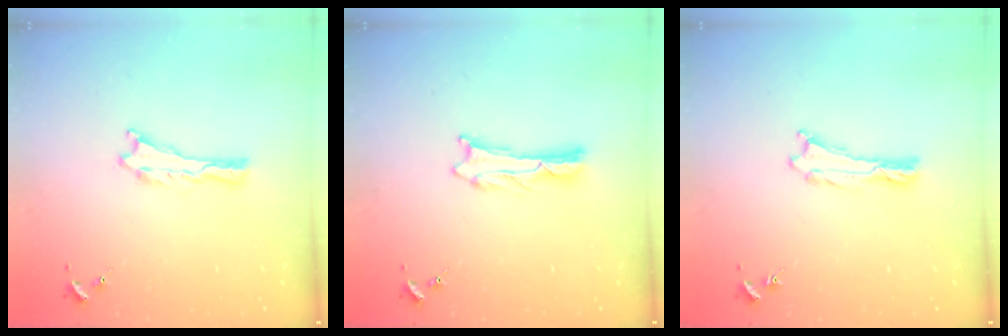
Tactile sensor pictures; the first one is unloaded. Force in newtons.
{"total": 1.1, "press": 1.1, "slide": 0.2}
{"total": 0.0}